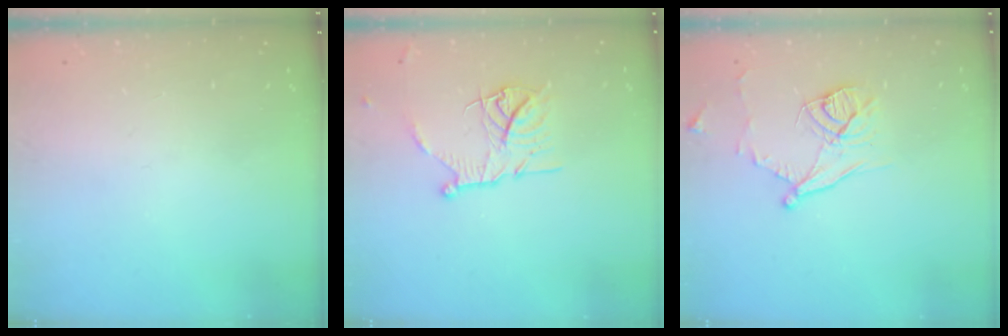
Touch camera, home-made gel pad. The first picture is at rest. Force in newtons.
{"total": 12.8, "press": 12.8, "slide": 1.1}
{"total": 11.3, "press": 11.0, "slide": 2.3}